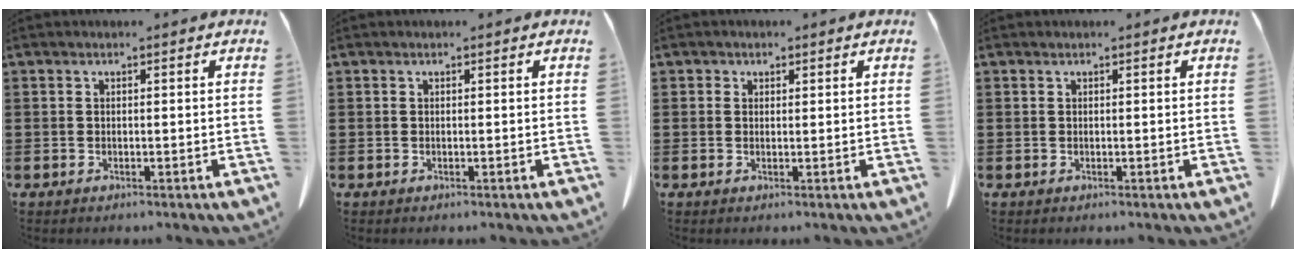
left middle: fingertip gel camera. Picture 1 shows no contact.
{"total": 0.0}
{"total": 0.7, "force": [0.4, 0.6, 0.1], "torque": [-0.006, 0.003, 0.008]}
{"total": 0.0}